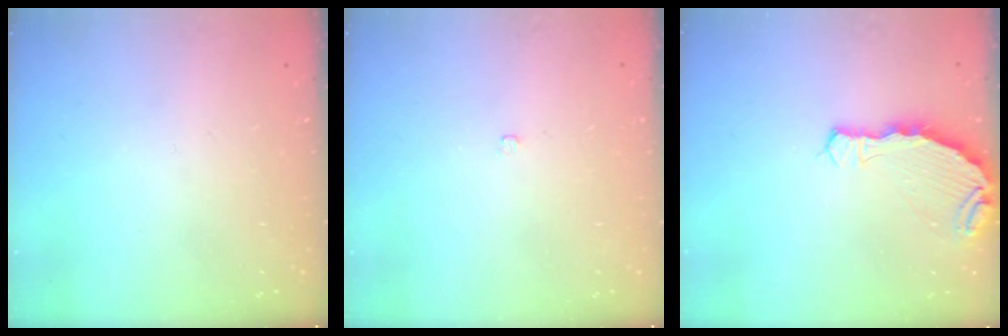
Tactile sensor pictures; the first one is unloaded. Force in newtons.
{"total": 2.1, "press": 2.1, "slide": 0.4}
{"total": 8.1, "press": 6.7, "slide": 4.5}